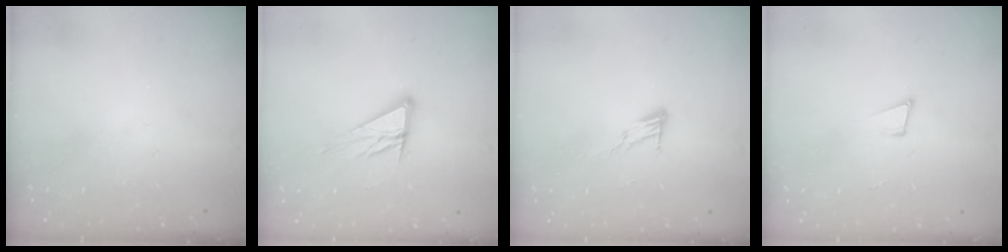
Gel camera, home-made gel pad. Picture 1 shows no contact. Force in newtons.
{"total": 10.9, "press": 10.9, "slide": 1.0}
{"total": 7.2, "press": 7.2, "slide": 0.6}
{"total": 4.6, "press": 3.2, "slide": 3.3}